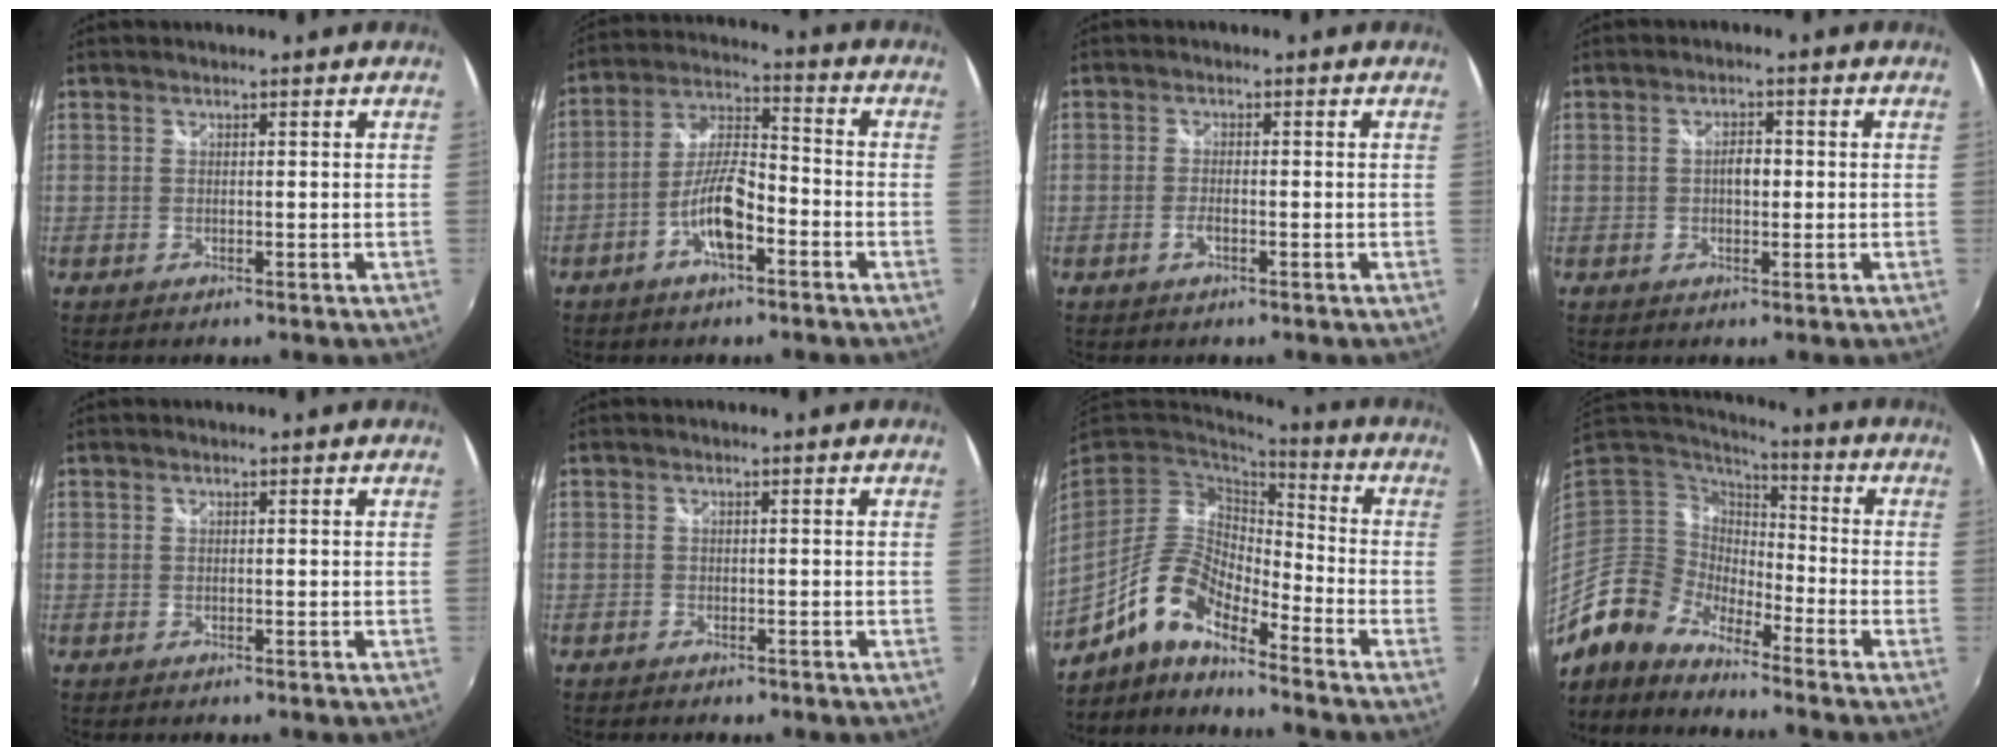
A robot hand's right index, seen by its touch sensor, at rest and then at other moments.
{"total": 9.4, "force": [-4.5, 2.9, 7.7], "torque": [-0.163, 0.010, -0.082]}
{"total": 1.9, "force": [-0.9, 0.6, 1.5], "torque": [-0.036, 0.000, -0.018]}
{"total": 2.6, "force": [-0.1, 1.5, 2.1], "torque": [-0.035, 0.004, -0.003]}
{"total": 0.0}
{"total": 1.5, "force": [-1.1, 0.9, 0.5], "torque": [-0.012, -0.005, -0.018]}
{"total": 11.8, "force": [-7.9, 3.9, 7.8], "torque": [-0.153, 0.002, -0.157]}
{"total": 10.2, "force": [-8.2, 5.3, 3.0], "torque": [-0.061, 0.011, -0.174]}